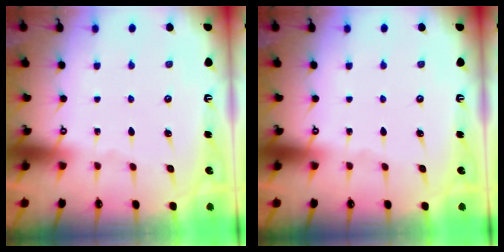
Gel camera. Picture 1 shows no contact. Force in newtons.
{"total": 0.0}